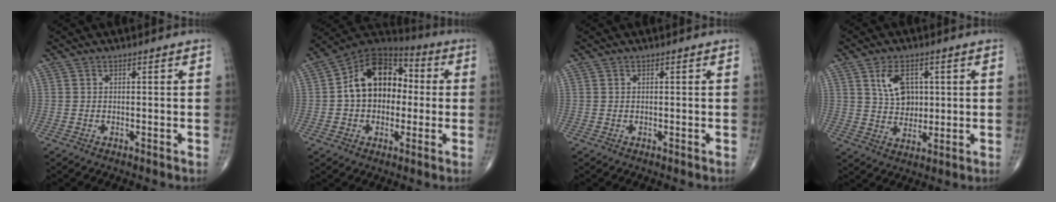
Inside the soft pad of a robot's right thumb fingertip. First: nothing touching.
{"total": 16.2, "force": [0.7, 11.6, 11.3], "torque": [-0.141, 0.038, 0.000]}
{"total": 0.0}
{"total": 7.5, "force": [2.4, 5.1, 4.9], "torque": [-0.061, -0.012, 0.048]}